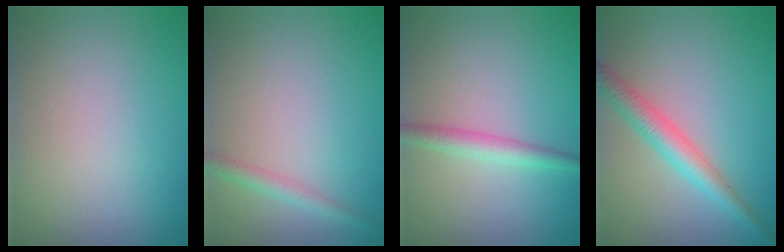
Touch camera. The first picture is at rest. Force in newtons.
{"total": 1.5, "press": 1.5, "slide": 0.0}
{"total": 2.2, "press": 2.2, "slide": 0.1}
{"total": 3.3, "press": 3.3, "slide": 0.1}